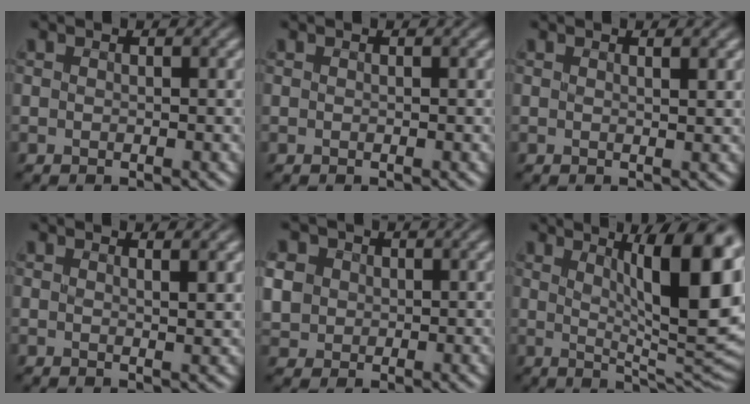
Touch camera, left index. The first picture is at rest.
{"total": 0.0}
{"total": 1.4, "force": [0.8, 0.4, 1.1], "torque": [-0.009, 0.008, -0.002]}
{"total": 1.8, "force": [1.0, 0.5, 1.4], "torque": [-0.015, 0.005, 0.005]}
{"total": 4.4, "force": [1.1, 3.9, 1.8], "torque": [-0.086, 0.019, 0.032]}
{"total": 13.1, "force": [3.4, 3.4, 12.1], "torque": [-0.139, 0.002, 0.058]}